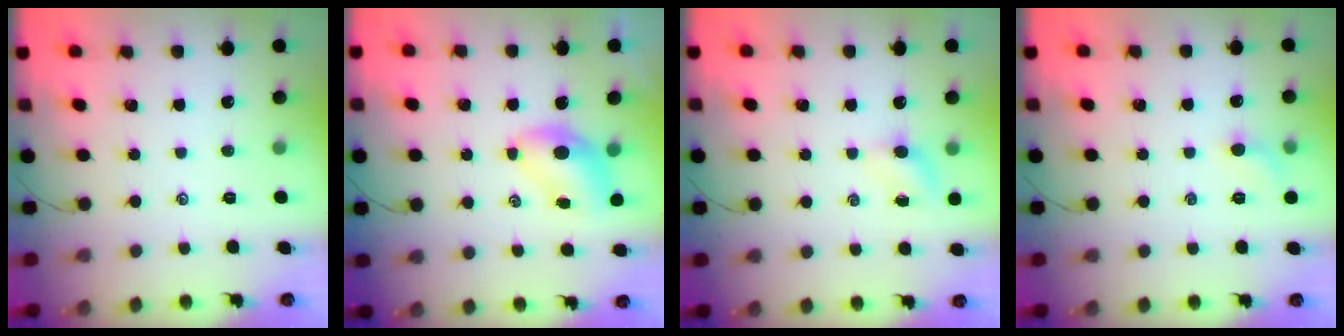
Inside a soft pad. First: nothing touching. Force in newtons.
{"total": 6.0, "press": 5.9, "slide": 0.7}
{"total": 4.1, "press": 3.9, "slide": 1.2}
{"total": 5.2, "press": 5.0, "slide": 1.7}